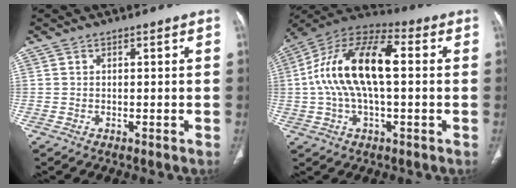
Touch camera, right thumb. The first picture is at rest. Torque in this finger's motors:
{"motor_torque": [2.06, 2.06, 1.85, -0.68, 0.69]}